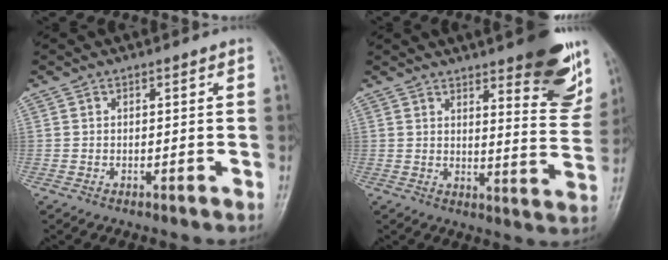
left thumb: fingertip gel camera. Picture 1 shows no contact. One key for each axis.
{"total": 15.8, "fx": 9.9, "fy": 4.3, "fz": 11.6, "tx": -0.108, "ty": -0.064, "tz": 0.127}